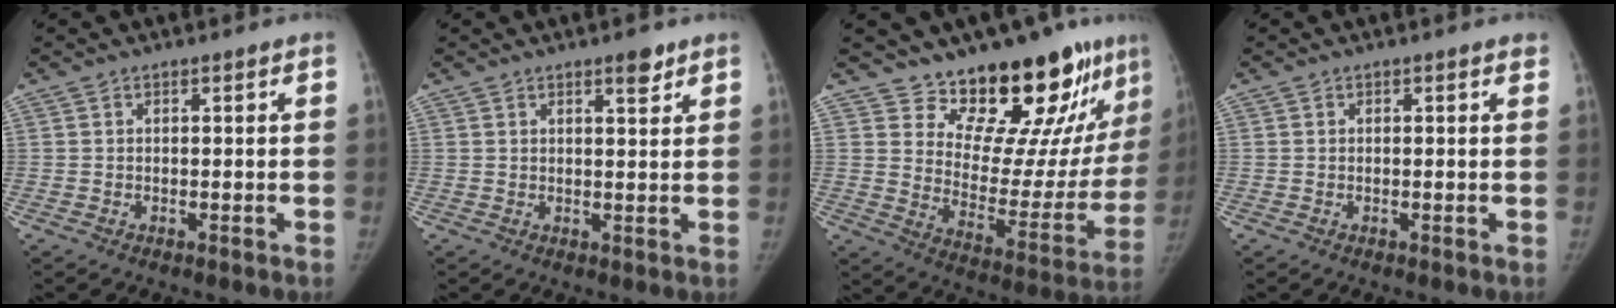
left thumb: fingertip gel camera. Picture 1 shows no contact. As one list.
[{"total": 3.2, "force": [2.2, 0.8, 2.2], "torque": [-0.024, -0.014, 0.032]}, {"total": 21.0, "force": [16.5, 7.7, 10.3], "torque": [-0.094, -0.127, 0.237]}, {"total": 0.8, "force": [0.6, 0.2, 0.4], "torque": [-0.002, 0.001, 0.004]}]